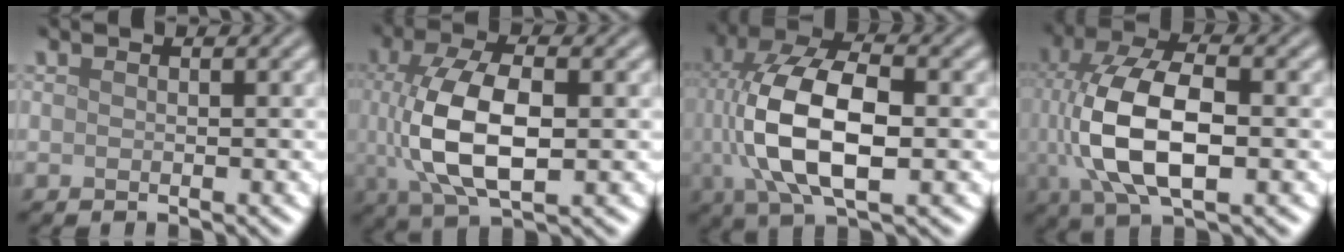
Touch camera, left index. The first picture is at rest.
{"total": 8.5, "force": [0.0, 4.0, 7.5], "torque": [-0.155, -0.001, 0.000]}
{"total": 10.6, "force": [-0.4, 4.8, 9.4], "torque": [-0.189, 0.005, -0.008]}
{"total": 10.0, "force": [-0.6, 4.7, 8.8], "torque": [-0.180, 0.003, -0.012]}